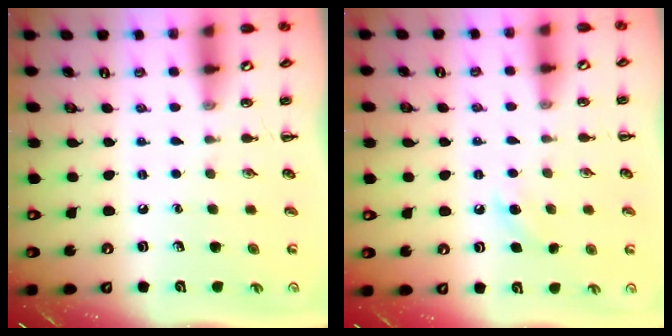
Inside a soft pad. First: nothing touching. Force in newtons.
{"total": 4.4, "press": 4.2, "slide": 1.2}